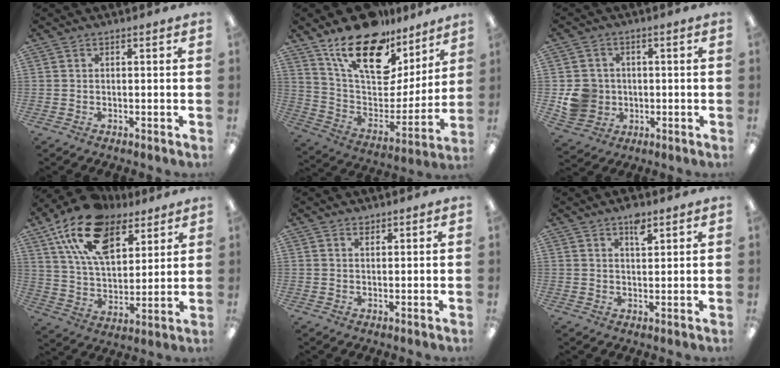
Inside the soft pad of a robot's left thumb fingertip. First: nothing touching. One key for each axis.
{"total": 21.1, "fx": 14.1, "fy": 10.4, "fz": 11.7, "tx": -0.193, "ty": -0.092, "tz": 0.251}
{"total": 8.1, "fx": -0.6, "fy": 7.7, "fz": 2.2, "tx": -0.051, "ty": 0.015, "tz": -0.002}
{"total": 19.4, "fx": 11.6, "fy": 10.7, "fz": 11.2, "tx": -0.204, "ty": -0.043, "tz": 0.210}
{"total": 1.3, "fx": 1.1, "fy": 0.5, "fz": 0.3, "tx": 0.001, "ty": -0.005, "tz": 0.020}
{"total": 4.1, "fx": 3.0, "fy": 1.6, "fz": 2.3, "tx": -0.027, "ty": -0.014, "tz": 0.048}